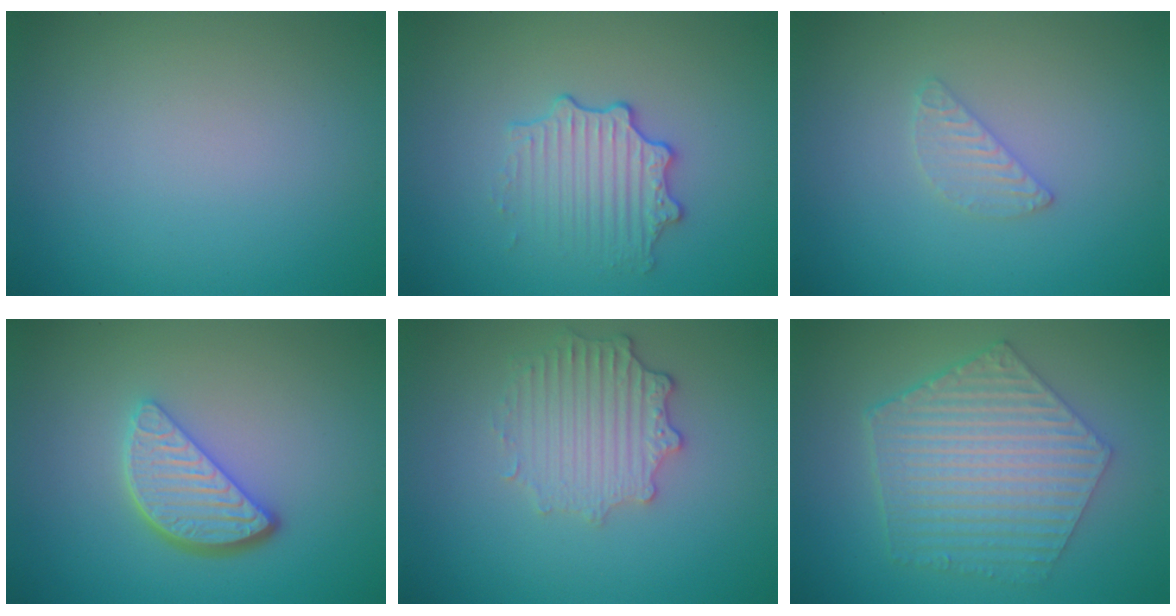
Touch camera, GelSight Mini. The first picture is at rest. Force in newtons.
{"total": 3.0, "press": 2.7, "slide": 1.1}
{"total": 1.5, "press": 1.5, "slide": 0.2}
{"total": 4.0, "press": 3.2, "slide": 2.4}
{"total": 3.3, "press": 2.8, "slide": 1.7}
{"total": 6.6, "press": 5.0, "slide": 4.4}